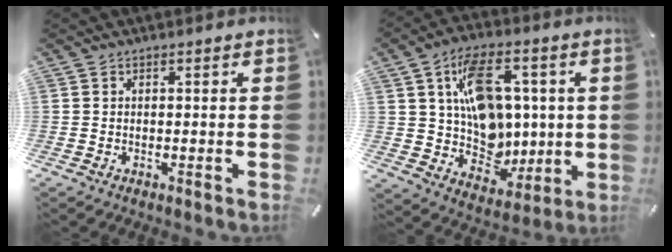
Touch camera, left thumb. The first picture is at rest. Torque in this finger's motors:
{"motor_torque": [2.19, 2.14, 1.09, 0.47, 0.18]}